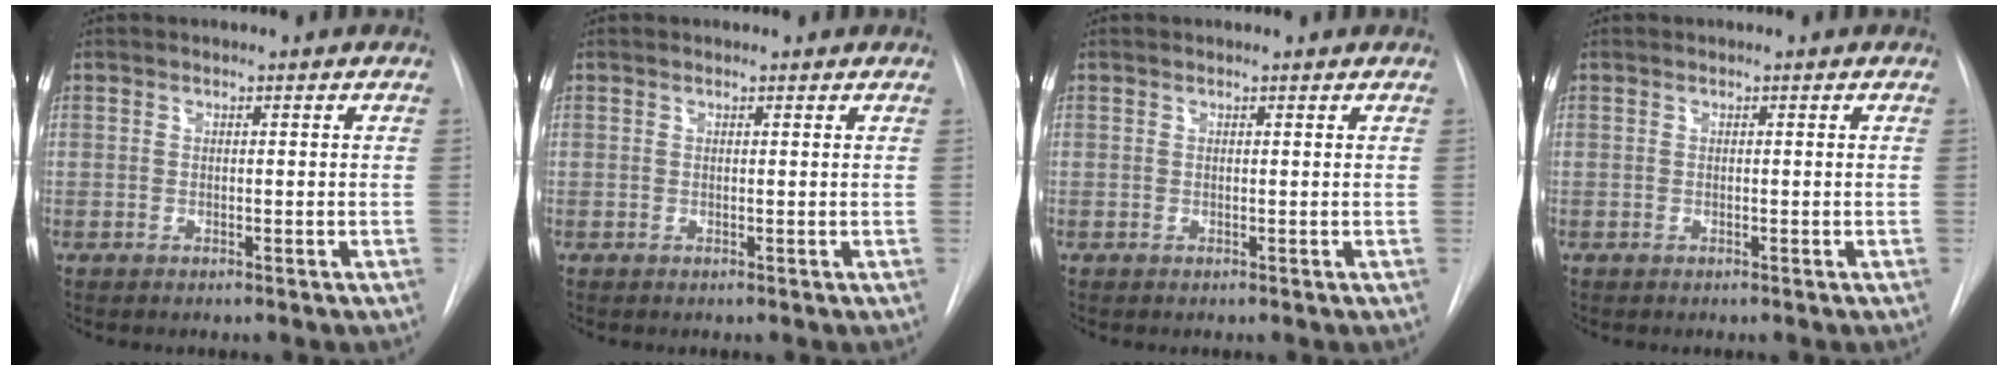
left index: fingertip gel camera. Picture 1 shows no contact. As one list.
[{"total": 0.8, "force": [0.8, 0.2, 0.1], "torque": [-0.009, 0.005, 0.008]}, {"total": 0.9, "force": [0.9, 0.2, 0.1], "torque": [-0.012, 0.008, 0.008]}, {"total": 0.0}]